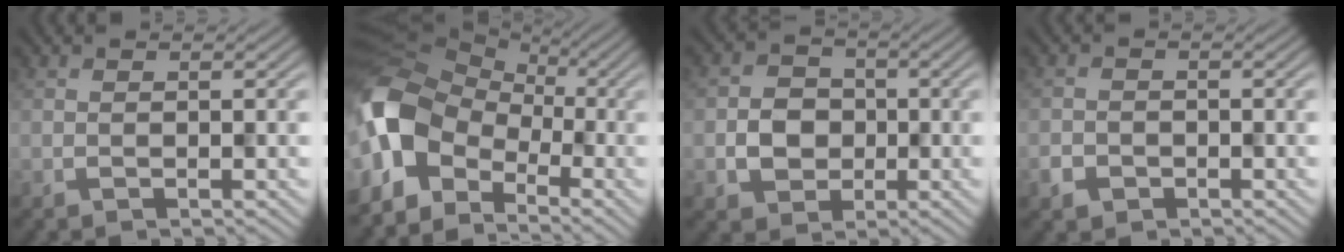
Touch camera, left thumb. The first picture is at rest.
{"total": 11.3, "force": [-3.6, 7.9, 7.2], "torque": [-0.173, -0.009, -0.089]}
{"total": 3.8, "force": [-0.6, 3.6, 1.2], "torque": [-0.019, -0.001, -0.015]}
{"total": 1.8, "force": [-1.1, 1.5, 0.2], "torque": [-0.003, -0.005, -0.023]}